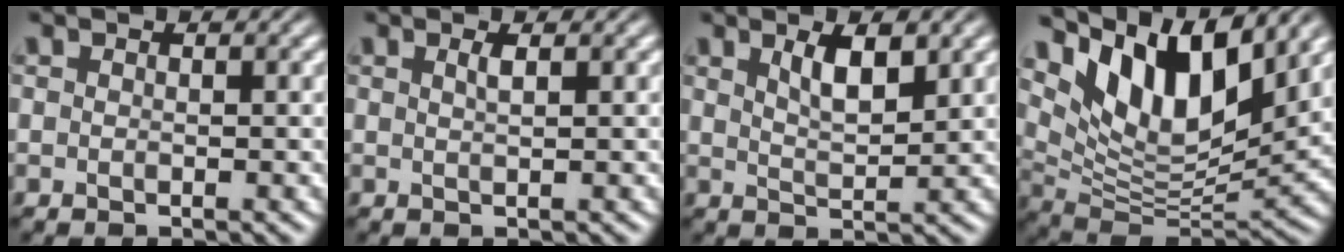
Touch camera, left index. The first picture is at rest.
{"total": 1.1, "force": [0.5, 0.3, 0.9], "torque": [-0.011, 0.002, 0.007]}
{"total": 3.2, "force": [1.8, 0.9, 2.5], "torque": [-0.044, -0.002, 0.032]}
{"total": 11.1, "force": [6.8, 4.3, 7.7], "torque": [-0.133, -0.004, 0.130]}